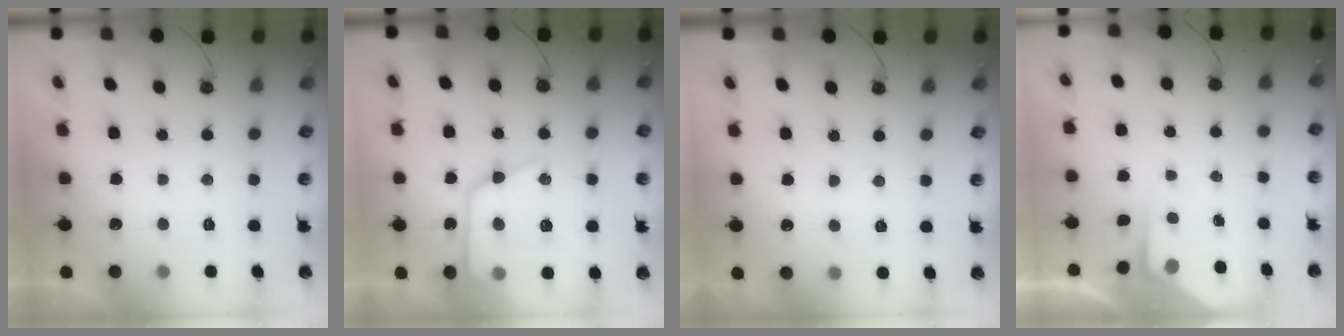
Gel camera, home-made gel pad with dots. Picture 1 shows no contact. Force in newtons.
{"total": 17.6, "press": 17.5, "slide": 1.6}
{"total": 4.0, "press": 3.9, "slide": 0.6}
{"total": 2.5, "press": 2.5, "slide": 0.4}